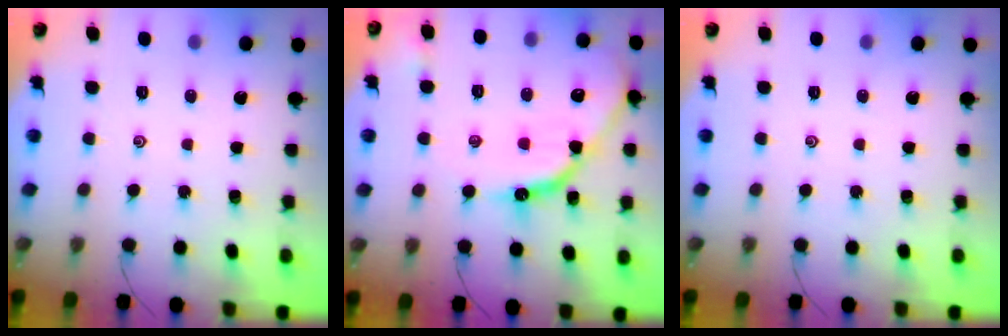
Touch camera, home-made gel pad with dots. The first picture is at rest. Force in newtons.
{"total": 13.3, "press": 13.3, "slide": 1.0}
{"total": 0.0}